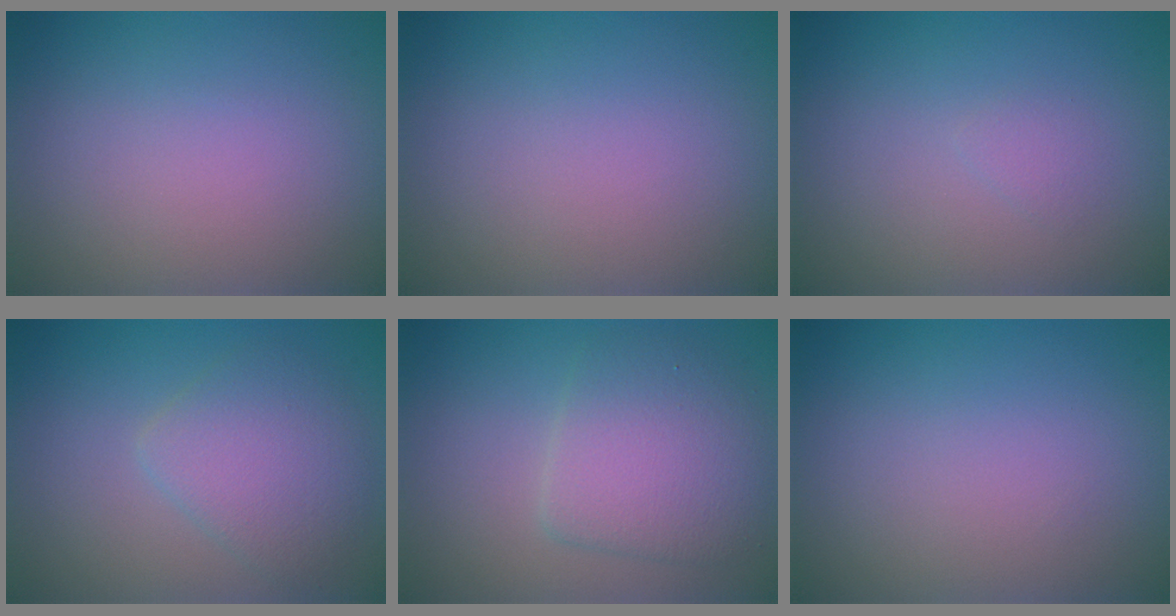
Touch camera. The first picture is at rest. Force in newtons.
{"total": 0.0}
{"total": 0.7, "press": 0.7, "slide": 0.1}
{"total": 3.8, "press": 3.8, "slide": 0.1}
{"total": 4.7, "press": 4.7, "slide": 0.1}
{"total": 0.0}